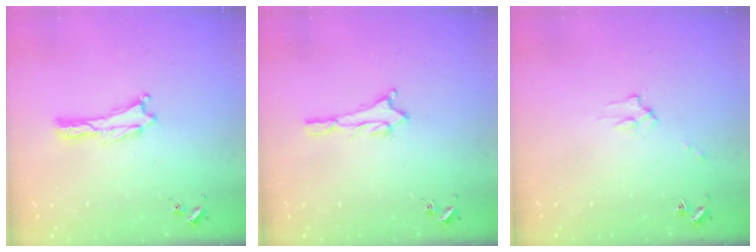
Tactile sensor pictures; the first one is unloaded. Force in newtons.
{"total": 2.0, "press": 2.0, "slide": 0.2}
{"total": 2.2, "press": 2.2, "slide": 0.2}